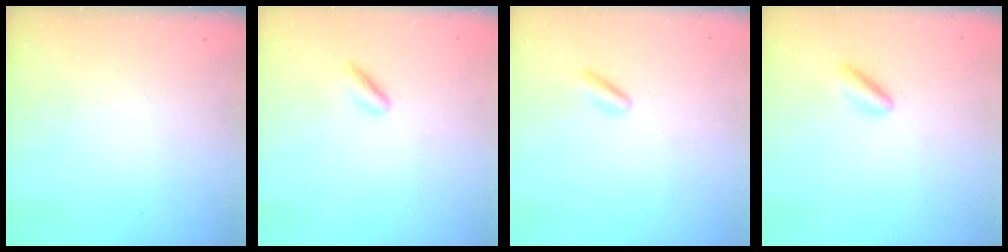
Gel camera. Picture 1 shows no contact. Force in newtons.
{"total": 2.1, "press": 1.9, "slide": 0.8}
{"total": 1.2, "press": 1.1, "slide": 0.6}
{"total": 3.2, "press": 3.2, "slide": 0.1}